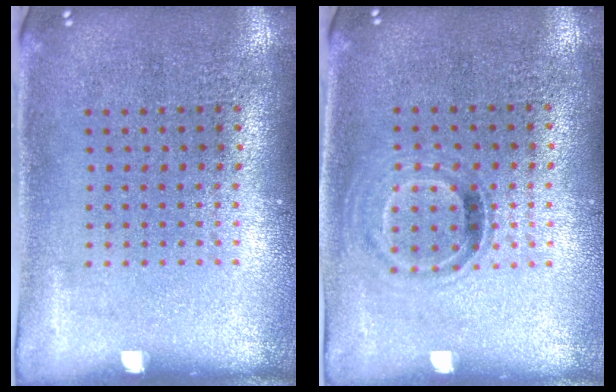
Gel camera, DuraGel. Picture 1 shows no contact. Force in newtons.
{"total": 0.9, "press": 0.8, "slide": 0.3}